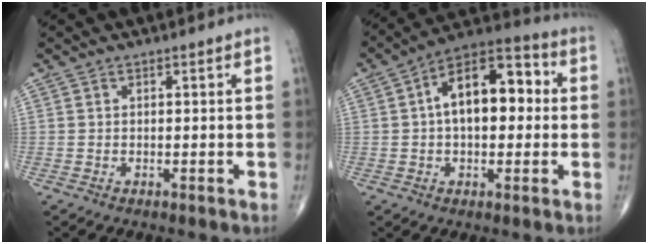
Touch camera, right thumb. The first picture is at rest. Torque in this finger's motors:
{"motor_torque": [0.88, 3.46, 1.42, -0.11, 0.14]}